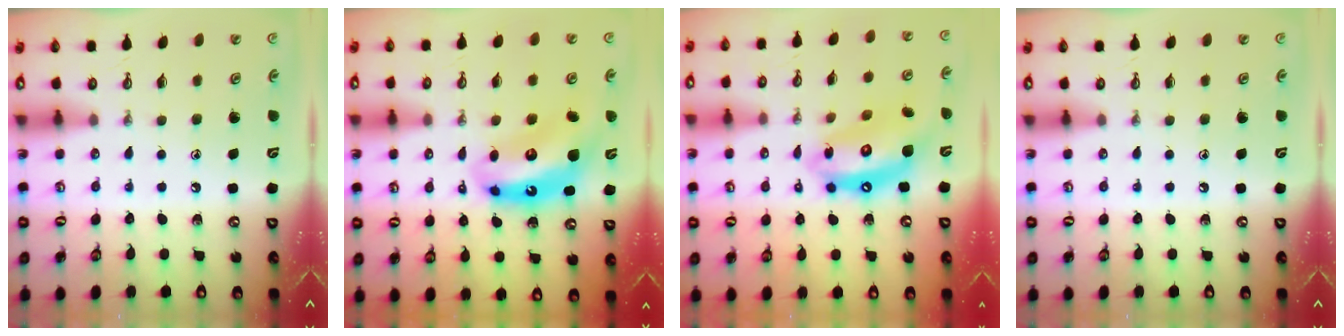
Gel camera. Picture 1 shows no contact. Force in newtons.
{"total": 12.7, "press": 12.6, "slide": 1.3}
{"total": 14.1, "press": 14.1, "slide": 1.4}
{"total": 0.0}